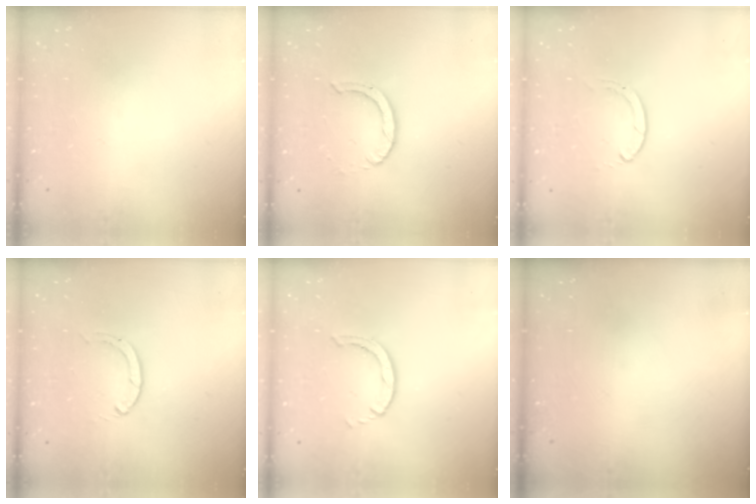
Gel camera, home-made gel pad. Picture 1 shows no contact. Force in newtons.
{"total": 2.2, "press": 2.2, "slide": 0.2}
{"total": 0.0}
{"total": 0.0}
{"total": 0.8, "press": 0.7, "slide": 0.2}
{"total": 0.0}